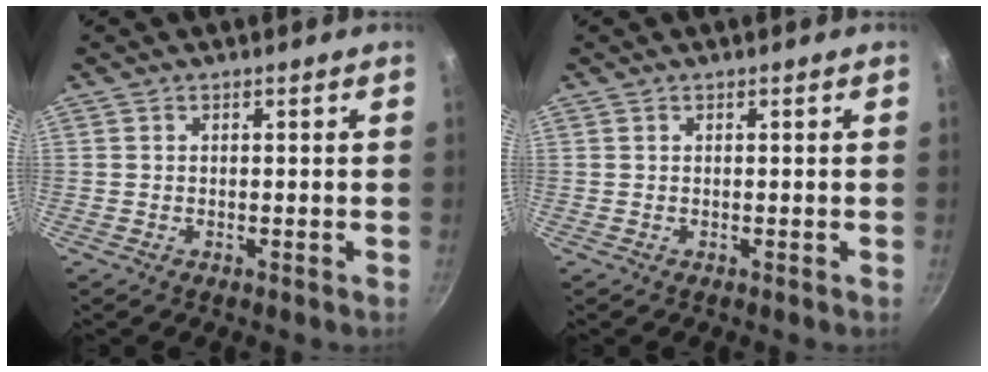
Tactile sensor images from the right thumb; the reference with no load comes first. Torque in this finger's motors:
{"motor_torque": [-0.40, 0.04, -0.40, 0.25, 0.00]}